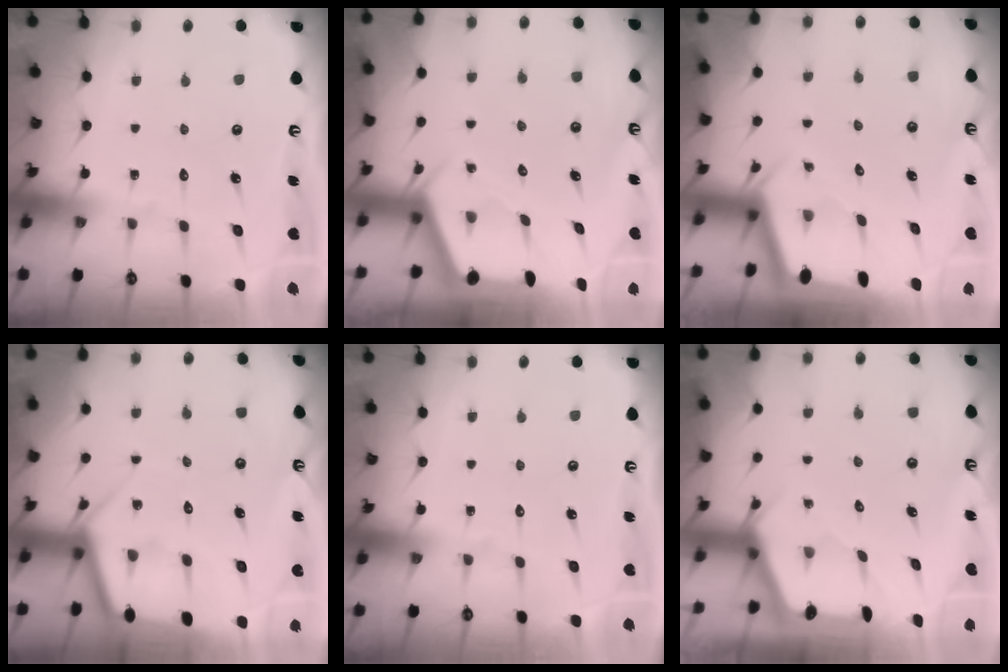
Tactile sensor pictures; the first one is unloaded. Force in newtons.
{"total": 2.4, "press": 2.4, "slide": 0.2}
{"total": 1.9, "press": 1.9, "slide": 0.1}
{"total": 7.3, "press": 7.3, "slide": 0.5}
{"total": 0.0}
{"total": 2.4, "press": 2.4, "slide": 0.3}